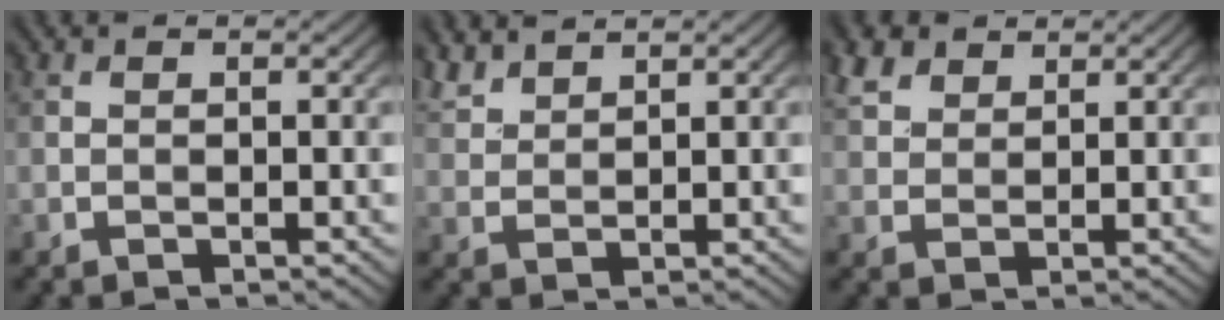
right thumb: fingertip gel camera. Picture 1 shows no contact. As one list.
[{"total": 3.5, "force": [3.1, 1.1, 1.3], "torque": [-0.035, 0.007, 0.071]}, {"total": 3.9, "force": [2.6, 2.4, 1.8], "torque": [-0.049, 0.009, 0.056]}]